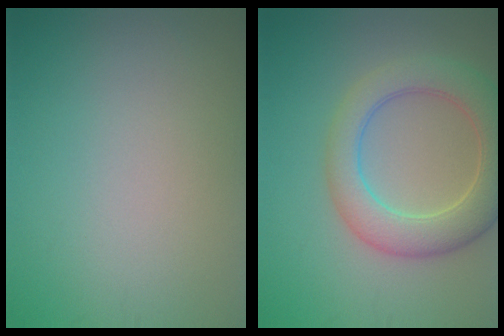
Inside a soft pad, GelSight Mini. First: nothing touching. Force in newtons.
{"total": 6.3, "press": 6.3, "slide": 0.5}